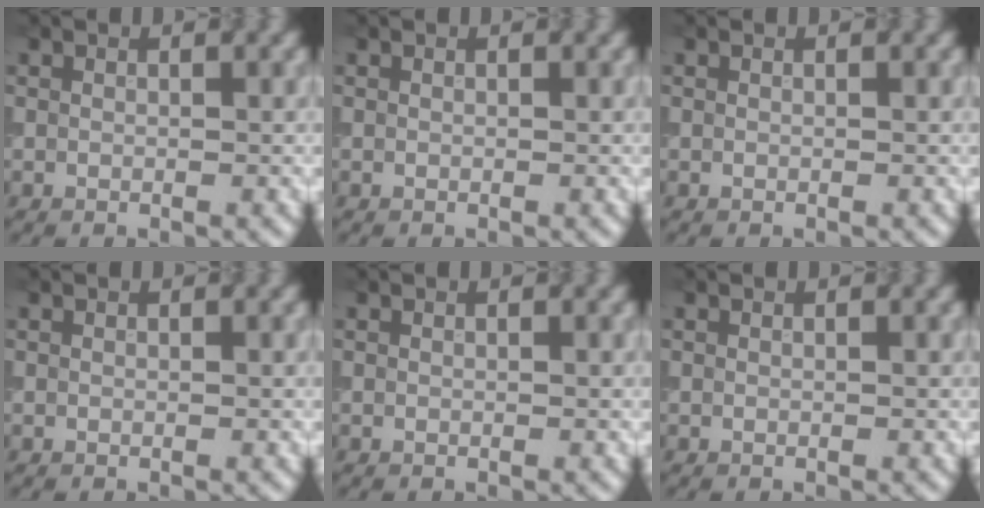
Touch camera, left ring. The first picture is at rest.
{"total": 0.0}
{"total": 0.0}
{"total": 0.0}
{"total": 0.0}
{"total": 0.0}